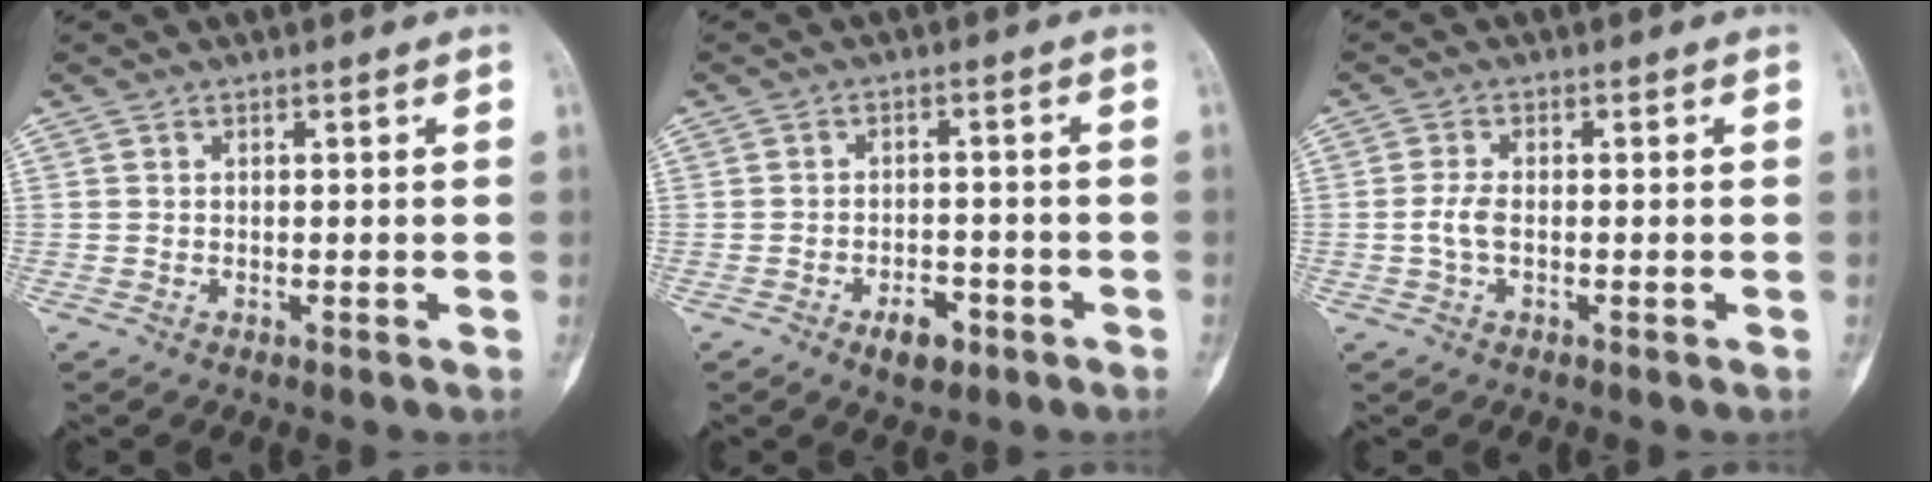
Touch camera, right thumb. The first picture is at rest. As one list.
[{"total": 4.8, "force": [-2.6, 2.6, 3.0], "torque": [-0.032, 0.017, -0.038]}, {"total": 2.7, "force": [-0.5, 1.2, 2.4], "torque": [-0.060, 0.003, -0.011]}]